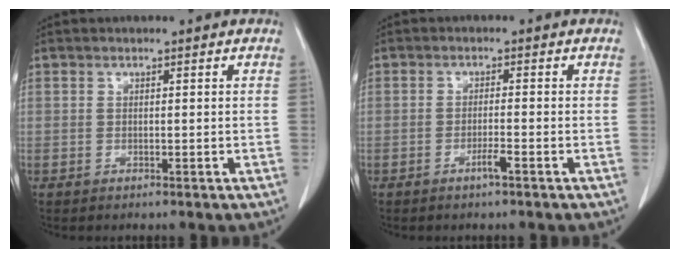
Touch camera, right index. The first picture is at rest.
{"total": 2.0, "force": [-1.2, -0.2, 1.6], "torque": [-0.031, -0.002, -0.024]}